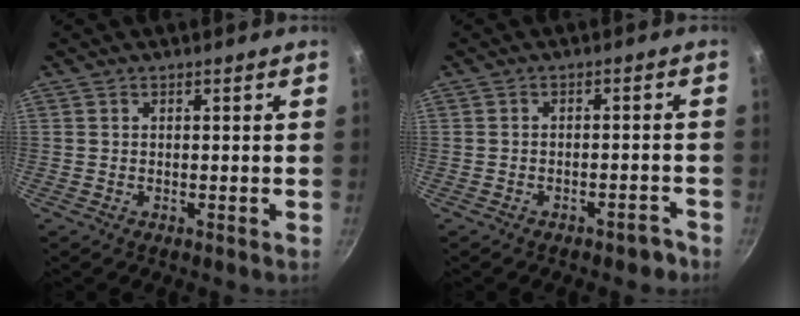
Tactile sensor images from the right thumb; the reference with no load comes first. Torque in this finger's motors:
{"motor_torque": [0.14, -0.06, -0.12, 0.08, 0.02]}